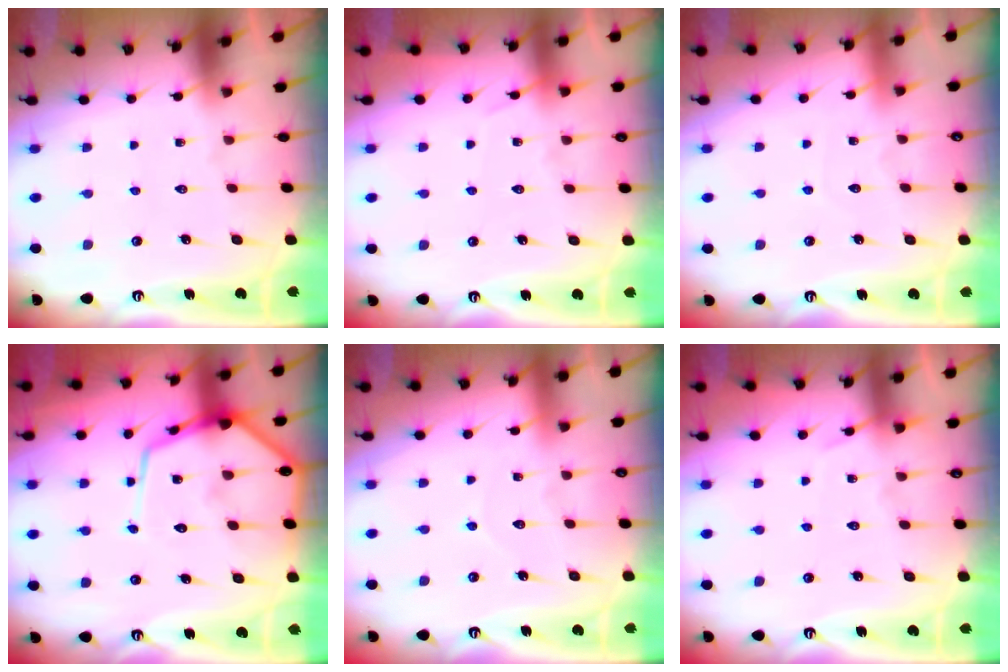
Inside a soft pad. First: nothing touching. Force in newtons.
{"total": 5.8, "press": 5.7, "slide": 0.7}
{"total": 2.9, "press": 2.9, "slide": 0.3}
{"total": 14.1, "press": 14.1, "slide": 1.3}
{"total": 4.7, "press": 4.7, "slide": 0.4}
{"total": 5.9, "press": 5.9, "slide": 0.7}